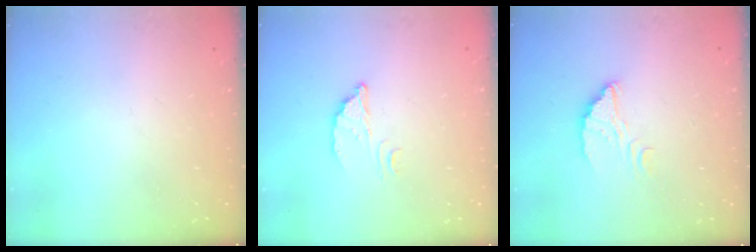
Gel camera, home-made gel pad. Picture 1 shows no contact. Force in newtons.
{"total": 2.8, "press": 2.8, "slide": 0.2}
{"total": 3.7, "press": 3.7, "slide": 0.2}